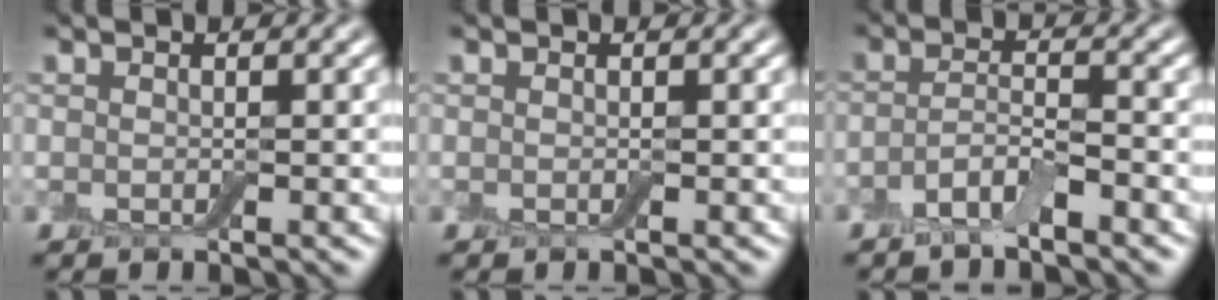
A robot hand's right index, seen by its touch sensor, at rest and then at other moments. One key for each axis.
{"total": 0.0}
{"total": 2.8, "fx": -1.8, "fy": 0.7, "fz": 2.0, "tx": -0.041, "ty": 0.005, "tz": -0.042}